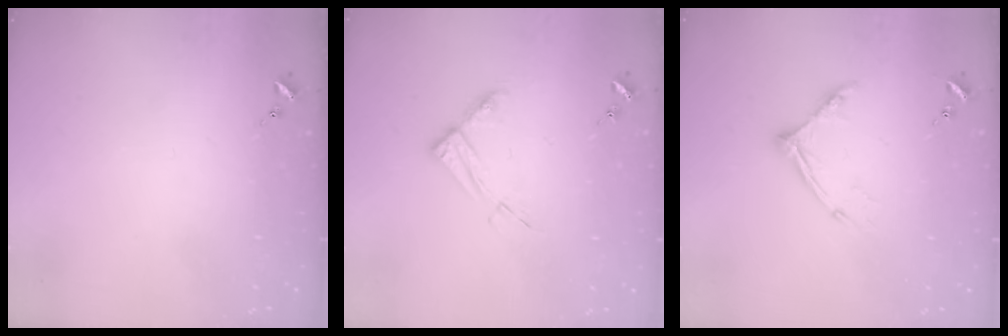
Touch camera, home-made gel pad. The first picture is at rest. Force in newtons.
{"total": 8.7, "press": 8.6, "slide": 0.9}
{"total": 10.5, "press": 10.5, "slide": 1.0}